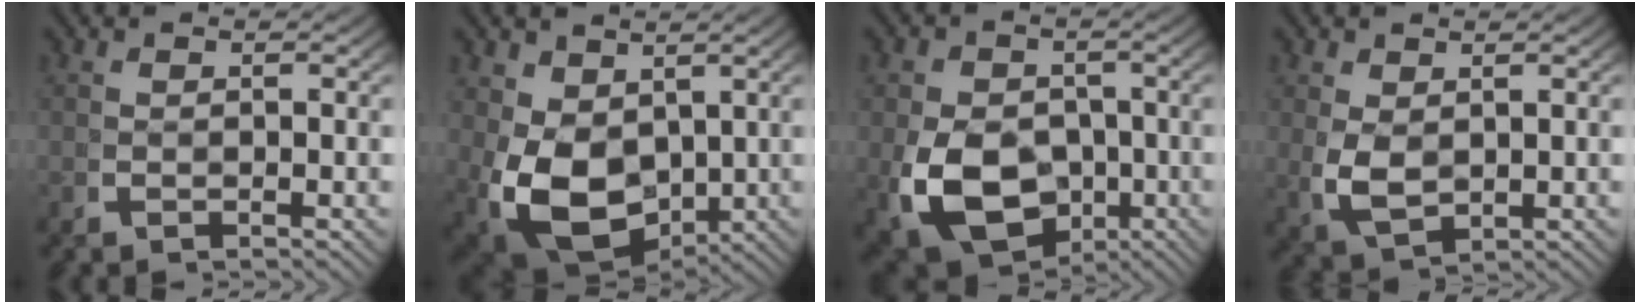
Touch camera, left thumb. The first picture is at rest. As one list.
[{"total": 9.5, "force": [-1.8, 6.9, 6.3], "torque": [-0.158, -0.068, 0.009]}, {"total": 10.9, "force": [-3.0, 8.4, 6.3], "torque": [-0.139, -0.059, -0.023]}, {"total": 3.6, "force": [0.5, 2.6, 2.5], "torque": [-0.071, -0.025, 0.032]}]